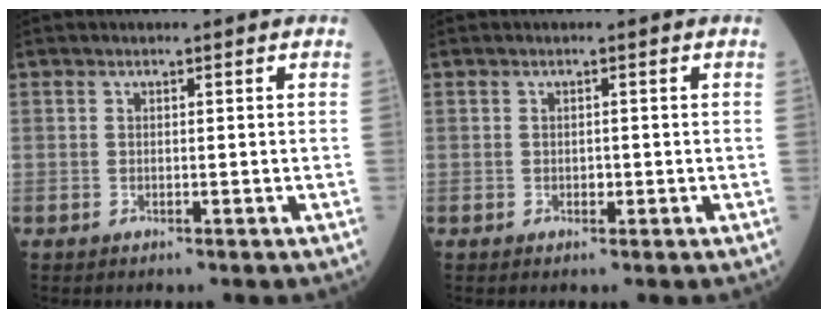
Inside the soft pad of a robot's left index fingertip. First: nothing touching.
{"total": 1.2, "force": [-1.2, 0.4, 0.2], "torque": [-0.003, -0.005, -0.019]}